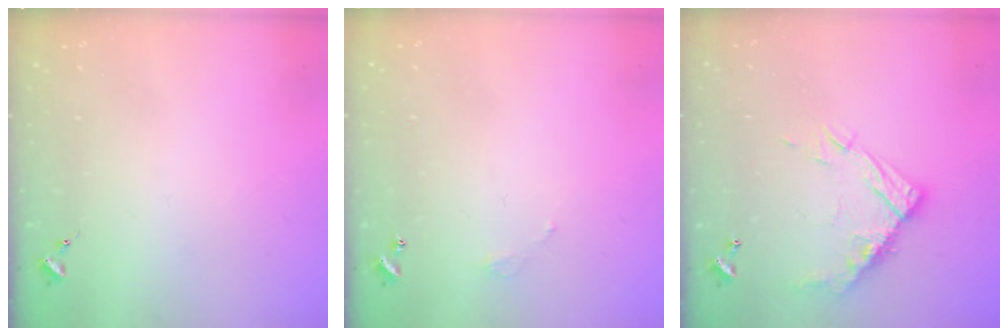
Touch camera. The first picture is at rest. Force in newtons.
{"total": 3.0, "press": 3.0, "slide": 0.2}
{"total": 13.1, "press": 13.1, "slide": 1.1}